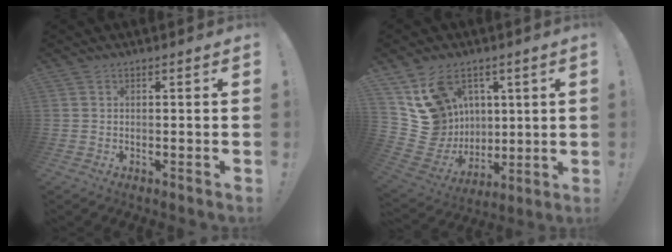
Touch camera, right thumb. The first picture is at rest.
{"total": 17.0, "force": [6.9, 13.9, 6.9], "torque": [-0.141, -0.034, 0.157]}